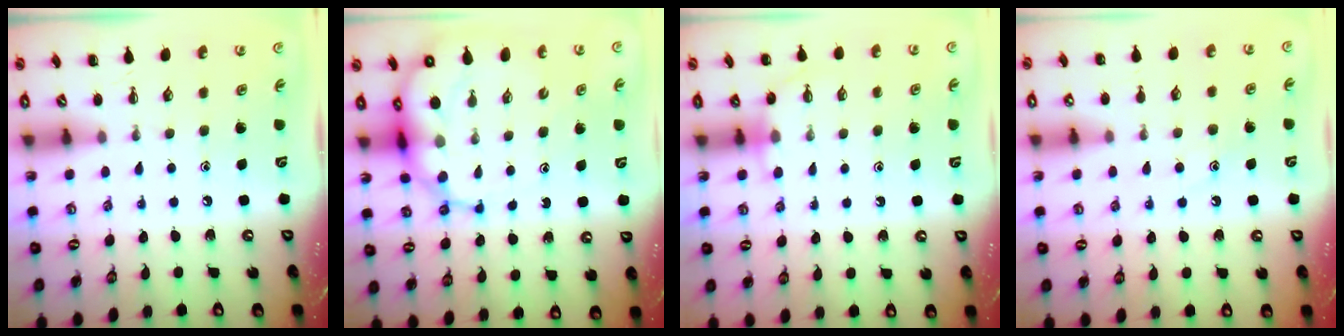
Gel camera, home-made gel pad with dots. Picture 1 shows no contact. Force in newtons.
{"total": 10.7, "press": 10.3, "slide": 2.8}
{"total": 5.5, "press": 5.4, "slide": 1.3}
{"total": 8.7, "press": 8.6, "slide": 1.4}